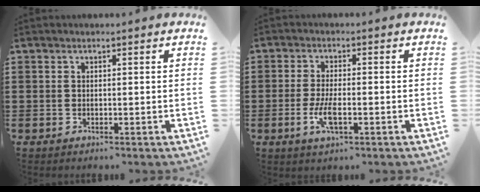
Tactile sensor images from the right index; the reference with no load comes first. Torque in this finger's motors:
{"motor_torque": [2.14, 0.00, 0.24, 0.13]}